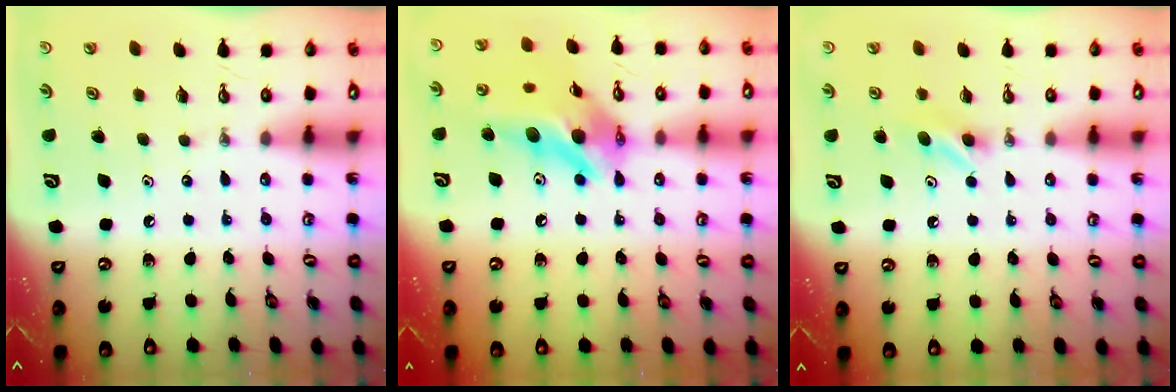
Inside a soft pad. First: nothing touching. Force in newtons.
{"total": 16.5, "press": 16.2, "slide": 3.4}
{"total": 4.4, "press": 4.0, "slide": 1.7}